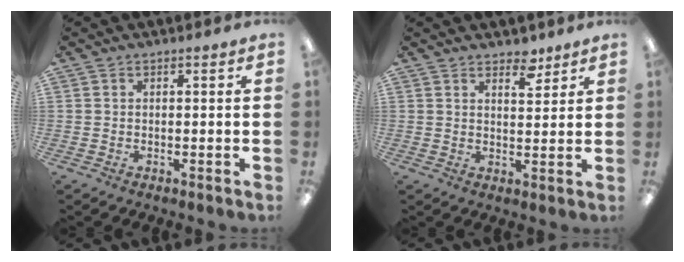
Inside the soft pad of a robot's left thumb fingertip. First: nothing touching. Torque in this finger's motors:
{"motor_torque": [-0.22, 0.22, -0.53, 0.05, -0.02]}